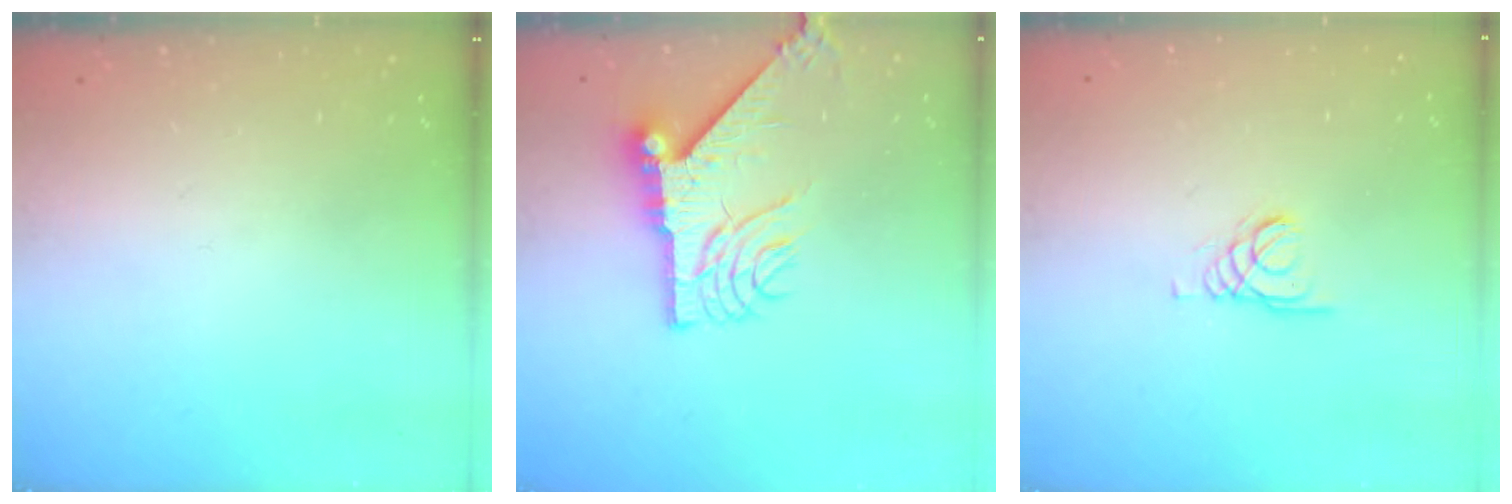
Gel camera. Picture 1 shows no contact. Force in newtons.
{"total": 12.1, "press": 12.0, "slide": 1.6}
{"total": 1.5, "press": 1.4, "slide": 0.1}